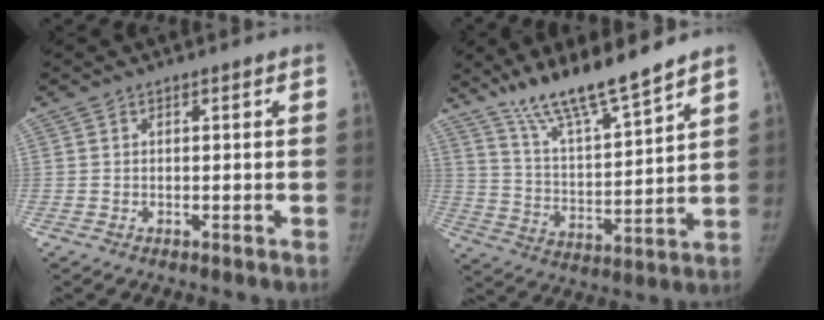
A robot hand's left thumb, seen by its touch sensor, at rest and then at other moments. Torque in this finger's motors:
{"motor_torque": [1.97, 0.23, 1.06, -1.71, 0.40]}